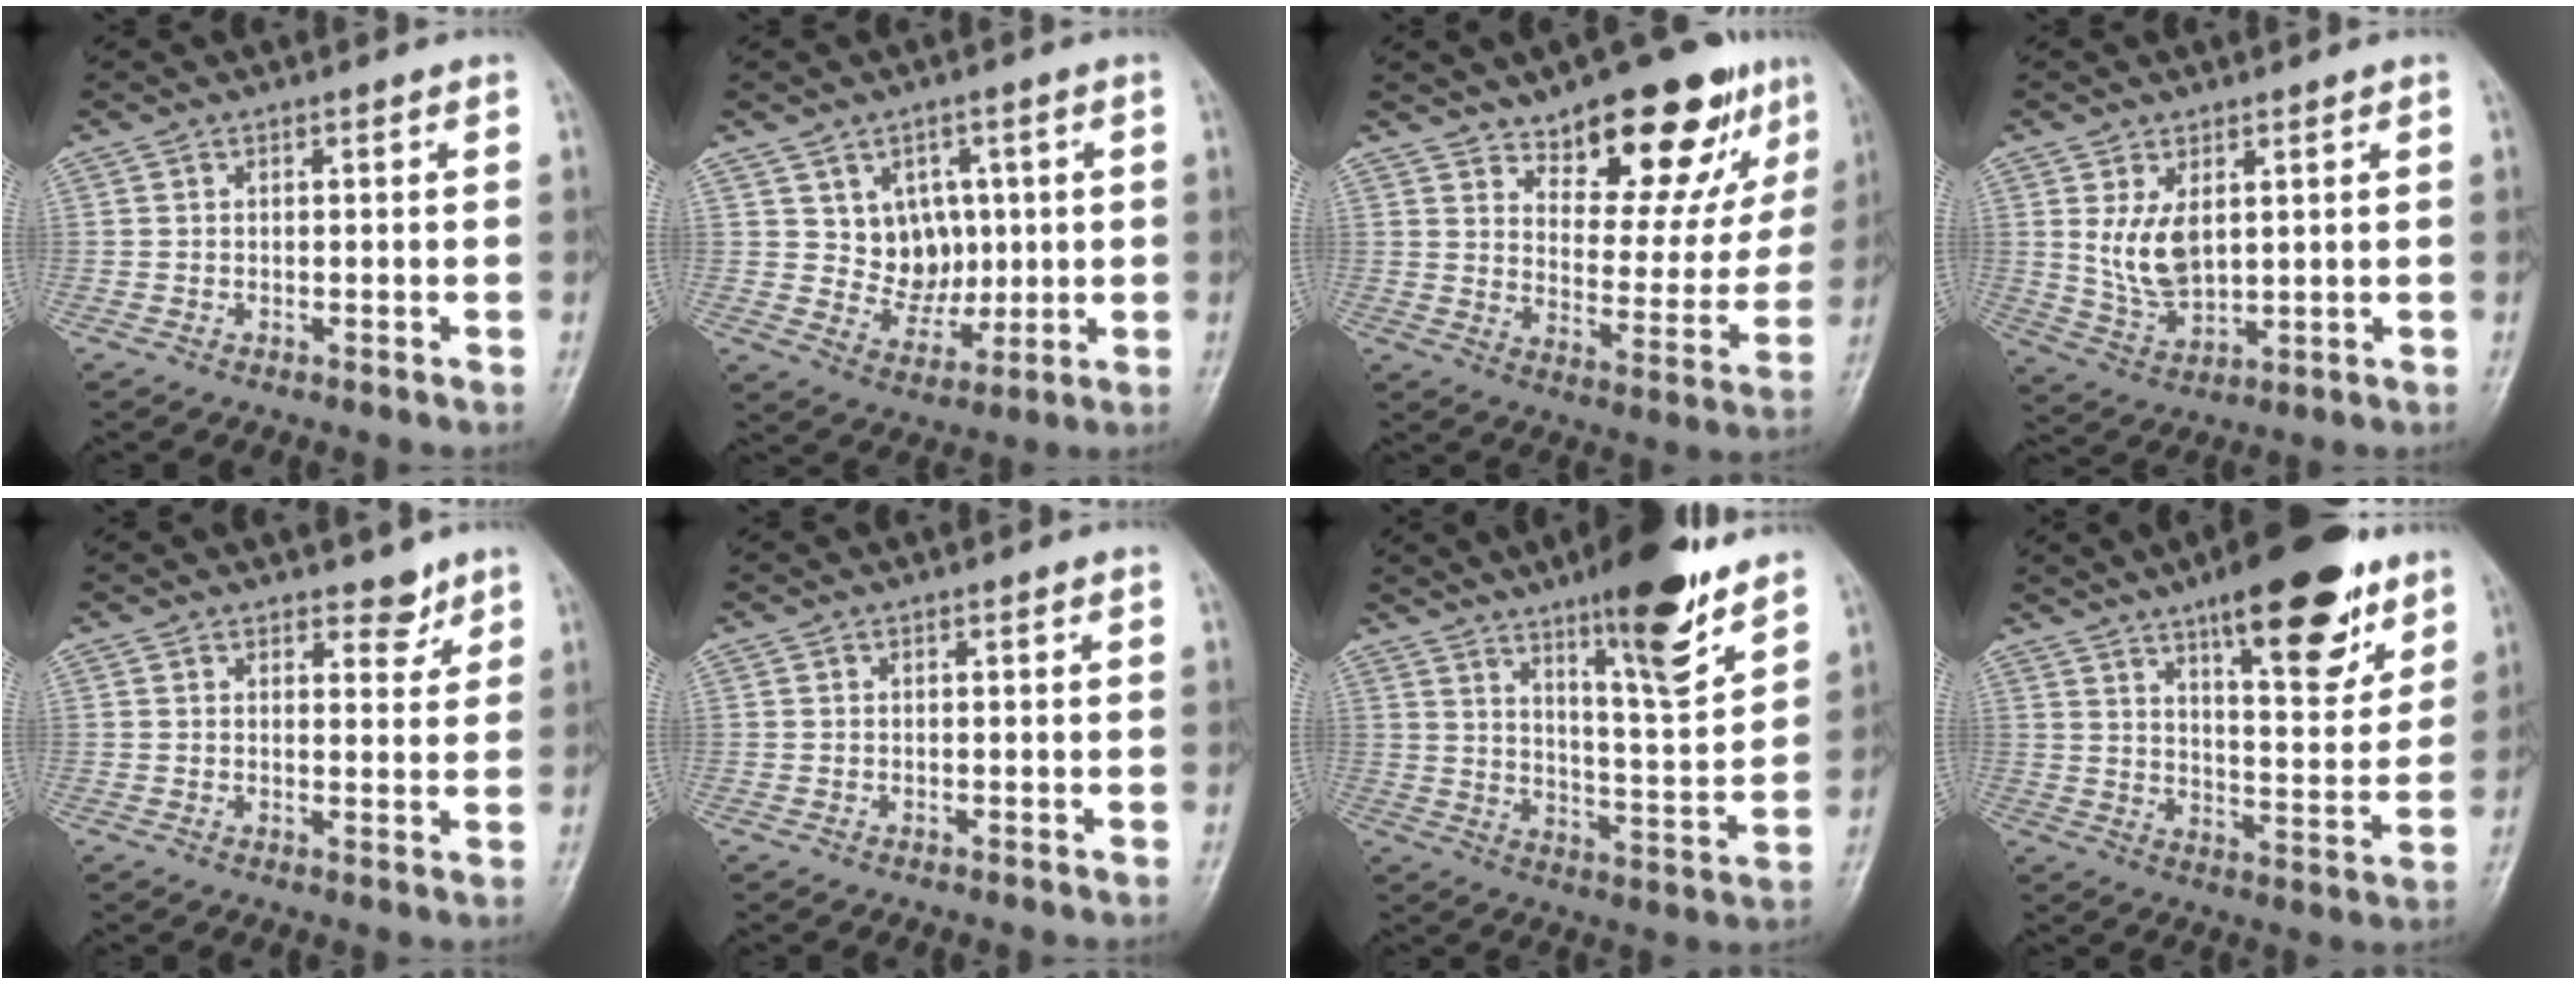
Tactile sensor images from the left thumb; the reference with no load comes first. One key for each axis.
{"total": 8.8, "fx": 2.1, "fy": 7.4, "fz": 4.4, "tx": -0.021, "ty": -0.012, "tz": 0.046}
{"total": 19.9, "fx": 12.7, "fy": 8.4, "fz": 12.9, "tx": -0.124, "ty": -0.063, "tz": 0.189}
{"total": 8.0, "fx": 2.0, "fy": 4.8, "fz": 6.1, "tx": -0.099, "ty": -0.018, "tz": 0.052}
{"total": 3.7, "fx": 2.7, "fy": 2.0, "fz": 1.5, "tx": 0.003, "ty": -0.017, "tz": 0.038}
{"total": 0.0}
{"total": 16.2, "fx": 10.9, "fy": 3.2, "fz": 11.6, "tx": -0.153, "ty": -0.072, "tz": 0.175}
{"total": 19.8, "fx": 12.3, "fy": 6.5, "fz": 14.1, "tx": -0.166, "ty": -0.059, "tz": 0.187}